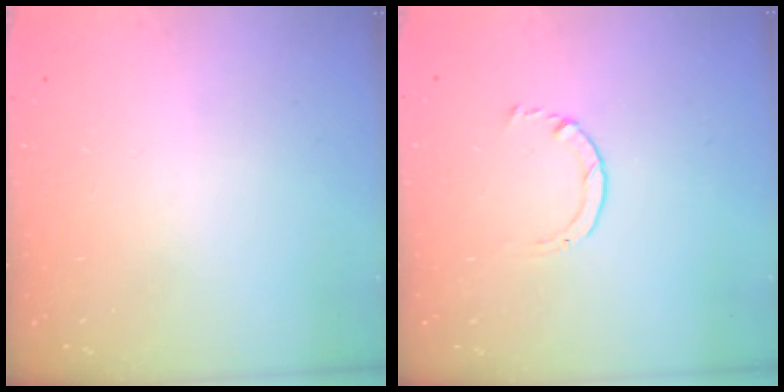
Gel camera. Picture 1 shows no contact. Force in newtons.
{"total": 1.7, "press": 1.6, "slide": 0.2}